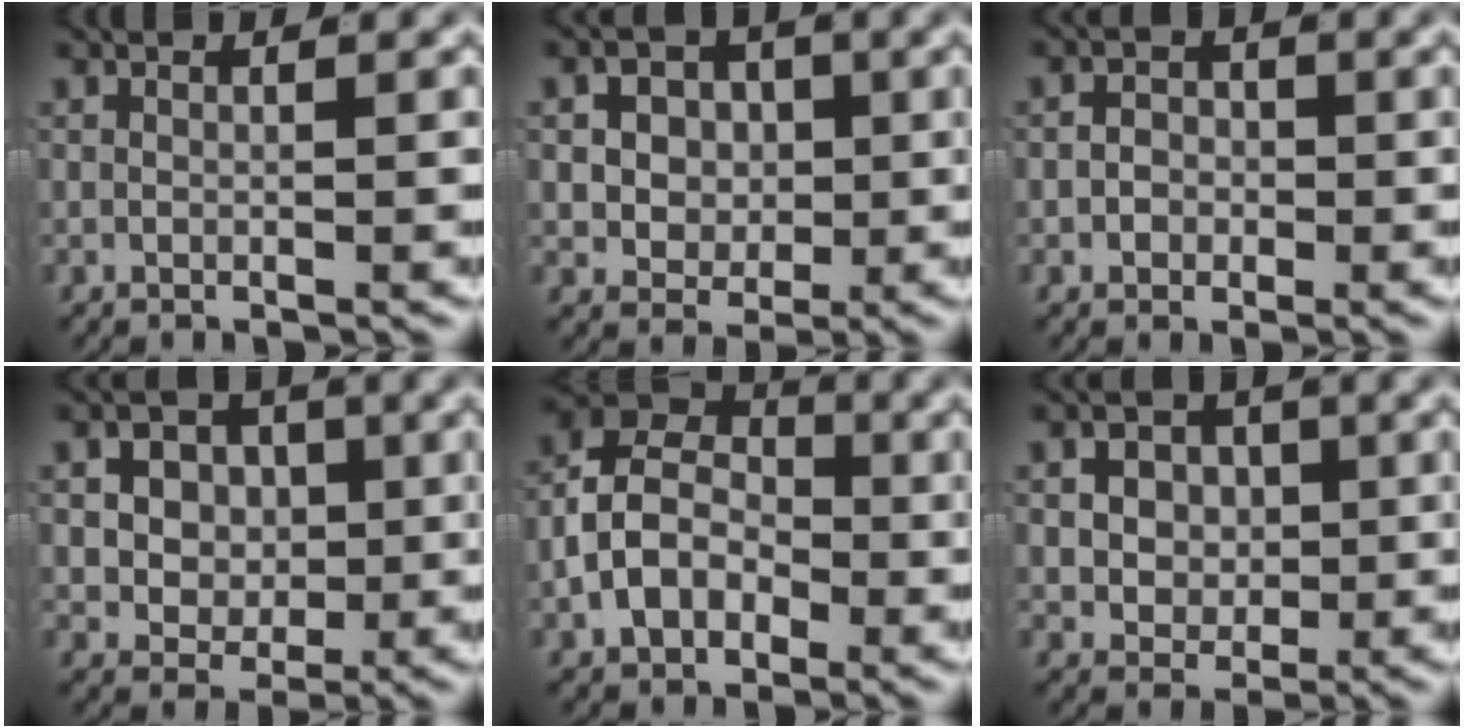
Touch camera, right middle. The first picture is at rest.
{"total": 5.8, "force": [-0.4, 5.2, 2.6], "torque": [-0.042, -0.017, -0.006]}
{"total": 1.7, "force": [-0.7, 1.4, 0.7], "torque": [0.003, -0.001, -0.016]}
{"total": 7.0, "force": [-0.8, 6.3, 2.9], "torque": [-0.054, -0.020, -0.015]}
{"total": 7.8, "force": [-0.5, 5.9, 5.0], "torque": [-0.086, 0.002, -0.018]}
{"total": 5.2, "force": [-0.2, 4.6, 2.4], "torque": [-0.037, -0.016, 0.000]}